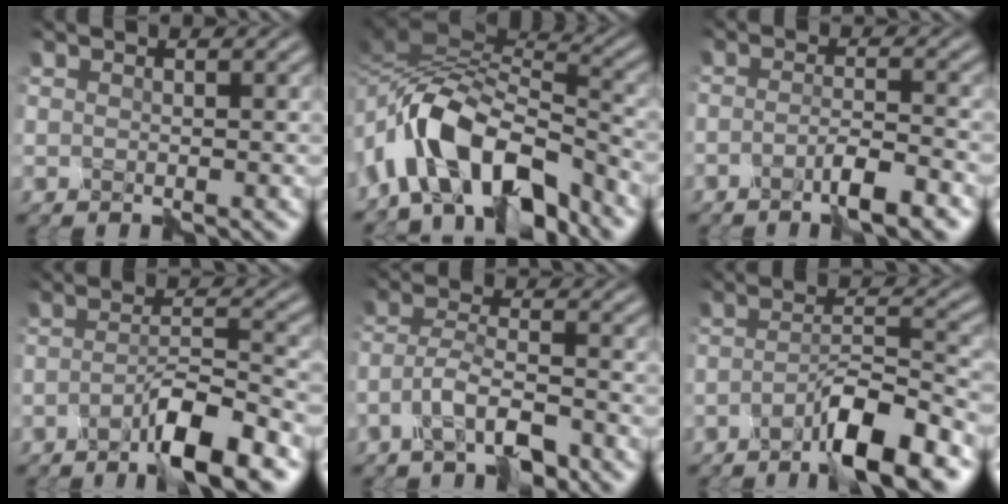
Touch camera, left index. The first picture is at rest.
{"total": 9.6, "force": [-5.7, 4.1, 6.5], "torque": [-0.106, 0.013, -0.116]}
{"total": 3.3, "force": [-2.4, 0.1, 2.3], "torque": [-0.044, 0.001, -0.047]}
{"total": 5.4, "force": [-3.7, 0.4, 4.0], "torque": [-0.066, 0.004, -0.066]}
{"total": 4.2, "force": [-3.3, 0.8, 2.5], "torque": [-0.054, 0.002, -0.069]}
{"total": 6.2, "force": [-4.2, 0.7, 4.5], "torque": [-0.075, 0.007, -0.074]}